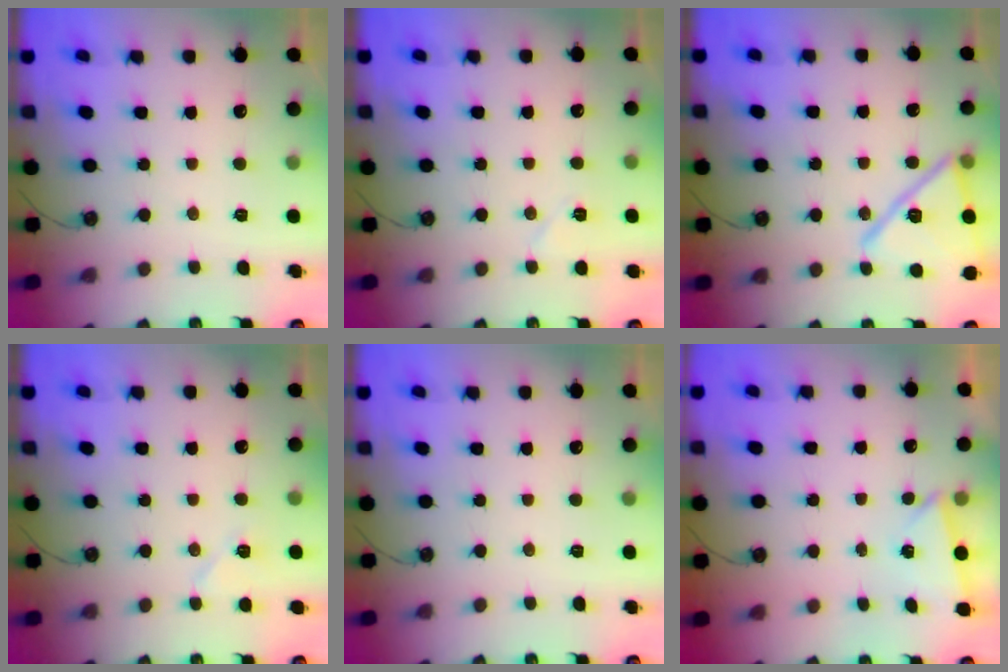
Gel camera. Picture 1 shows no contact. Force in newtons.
{"total": 5.4, "press": 5.0, "slide": 2.0}
{"total": 17.6, "press": 15.8, "slide": 7.7}
{"total": 5.7, "press": 5.5, "slide": 1.3}
{"total": 0.0}
{"total": 2.5, "press": 0.6, "slide": 2.4}